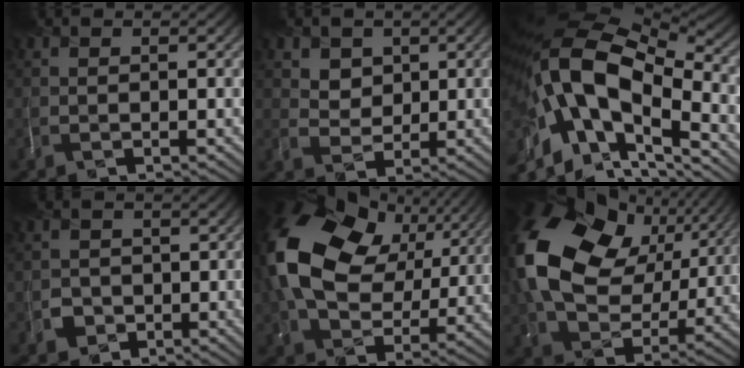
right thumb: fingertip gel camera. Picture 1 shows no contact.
{"total": 4.0, "force": [2.2, 3.2, 0.8], "torque": [-0.035, -0.022, 0.051]}
{"total": 17.5, "force": [-3.2, 9.6, 14.3], "torque": [-0.287, -0.014, -0.041]}
{"total": 3.3, "force": [-1.7, 2.8, -0.1], "torque": [0.012, -0.007, -0.026]}
{"total": 19.2, "force": [5.6, 13.5, 12.4], "torque": [-0.289, 0.009, 0.116]}
{"total": 21.0, "force": [6.4, 15.2, 13.0], "torque": [-0.313, 0.003, 0.133]}